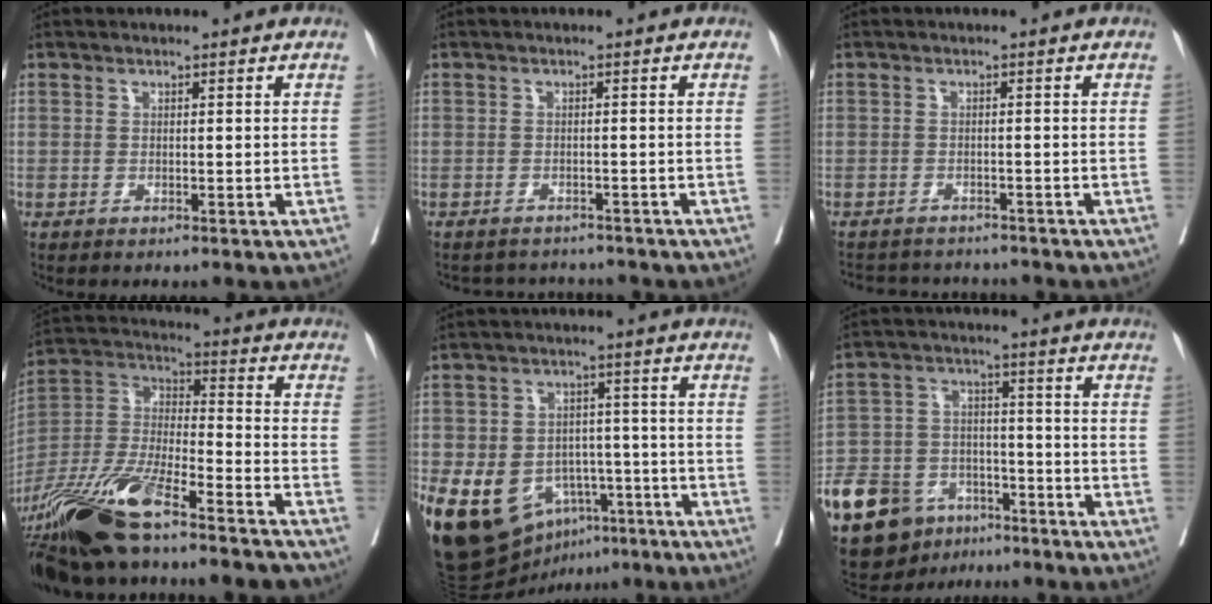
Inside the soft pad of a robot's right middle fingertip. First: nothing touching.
{"total": 3.8, "force": [-3.5, 1.0, -0.8], "torque": [0.015, 0.005, -0.052]}
{"total": 5.4, "force": [-5.2, 1.7, 0.0], "torque": [0.007, 0.005, -0.071]}
{"total": 26.5, "force": [-20.1, 4.9, 16.6], "torque": [-0.363, -0.032, -0.355]}
{"total": 15.1, "force": [-7.0, 11.1, 7.5], "torque": [-0.131, 0.023, -0.098]}
{"total": 20.9, "force": [-13.5, 12.2, 10.3], "torque": [-0.269, 0.004, -0.230]}